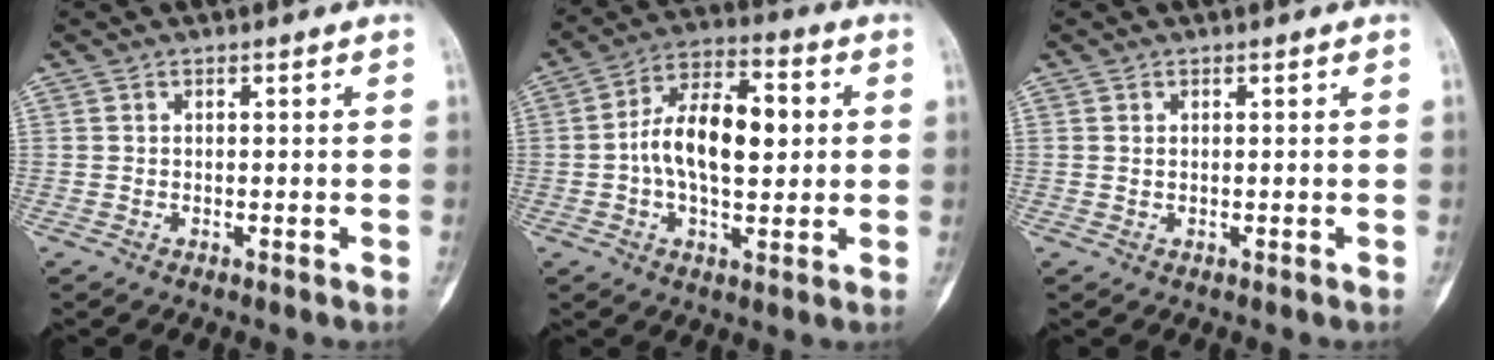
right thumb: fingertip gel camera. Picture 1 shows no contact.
{"total": 14.5, "force": [0.7, 7.6, 12.4], "torque": [-0.194, 0.022, 0.005]}
{"total": 0.6, "force": [0.2, 0.4, 0.4], "torque": [-0.006, 0.001, 0.007]}